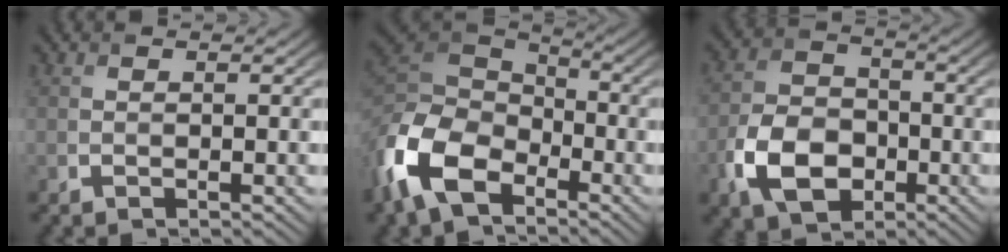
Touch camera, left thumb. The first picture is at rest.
{"total": 13.4, "force": [-6.7, 8.1, 8.3], "torque": [-0.215, -0.022, -0.144]}
{"total": 8.8, "force": [-3.5, 6.0, 5.3], "torque": [-0.115, -0.008, -0.077]}